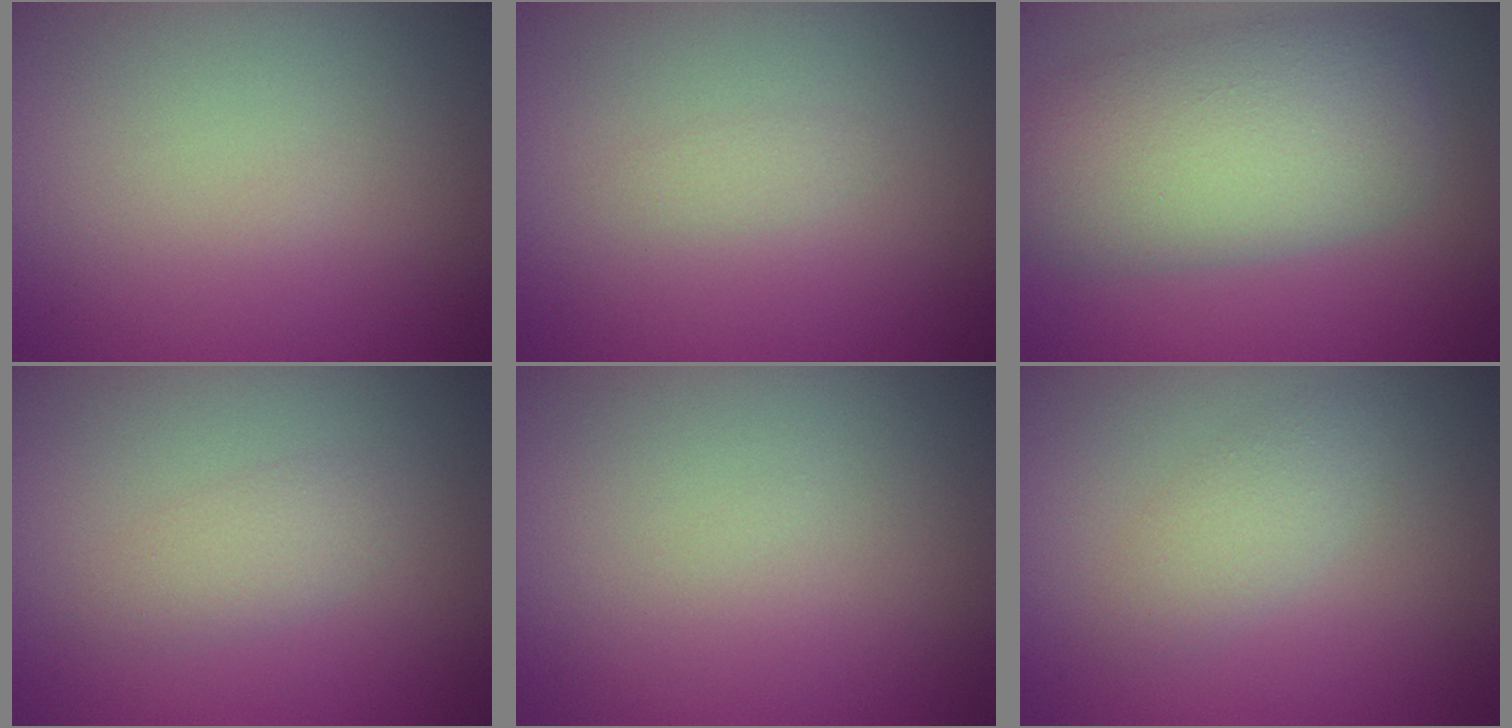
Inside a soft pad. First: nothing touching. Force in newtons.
{"total": 0.8, "press": 0.8, "slide": 0.0}
{"total": 8.9, "press": 8.8, "slide": 0.7}
{"total": 1.8, "press": 1.8, "slide": 0.0}
{"total": 0.0}
{"total": 2.1, "press": 2.1, "slide": 0.1}